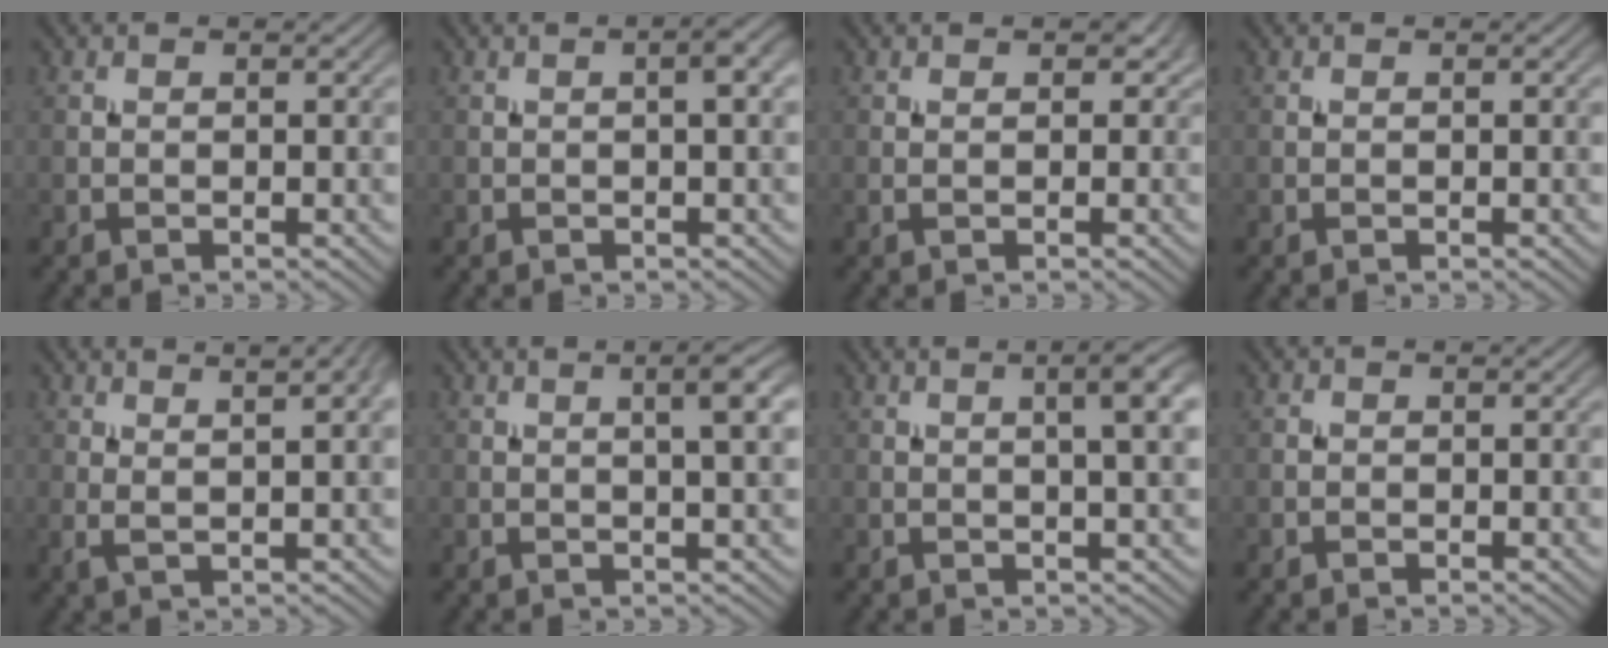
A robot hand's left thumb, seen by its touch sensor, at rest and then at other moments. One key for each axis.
{"total": 2.1, "fx": 0.3, "fy": 0.2, "fz": 2.1, "tx": -0.033, "ty": 0.008, "tz": 0.003}
{"total": 1.2, "fx": 0.2, "fy": 0.7, "fz": 1.0, "tx": -0.013, "ty": 0.000, "tz": 0.005}
{"total": 0.0}
{"total": 6.4, "fx": 2.5, "fy": 1.4, "fz": 5.8, "tx": -0.082, "ty": 0.022, "tz": 0.035}
{"total": 3.7, "fx": 1.1, "fy": 0.2, "fz": 3.6, "tx": -0.057, "ty": 0.011, "tz": 0.019}
{"total": 4.5, "fx": 1.1, "fy": 0.4, "fz": 4.3, "tx": -0.065, "ty": 0.015, "tz": 0.020}
{"total": 0.0}